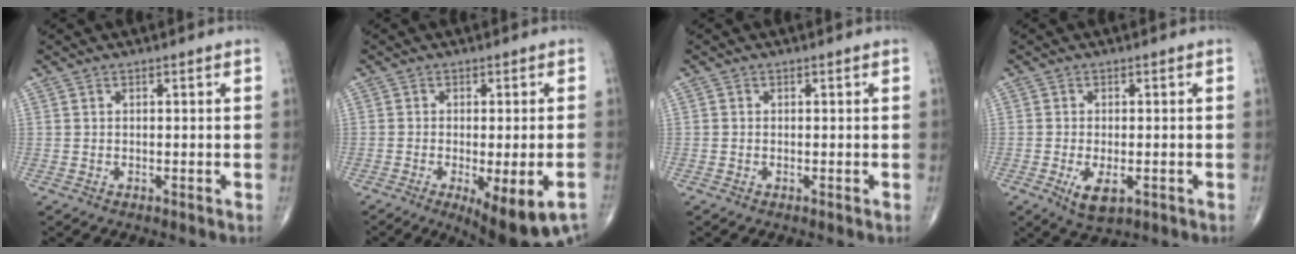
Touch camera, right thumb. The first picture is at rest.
{"total": 12.5, "force": [-6.9, 3.3, 9.9], "torque": [-0.104, 0.004, -0.091]}
{"total": 0.0}
{"total": 4.9, "force": [-1.7, 2.3, 4.0], "torque": [-0.069, -0.008, -0.022]}